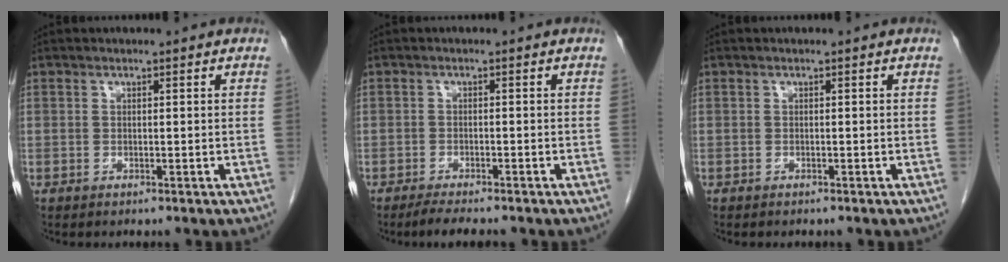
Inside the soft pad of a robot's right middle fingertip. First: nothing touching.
{"total": 3.4, "force": [-2.9, 0.4, 1.8], "torque": [-0.037, -0.011, -0.044]}
{"total": 0.5, "force": [-0.5, 0.2, 0.2], "torque": [-0.009, 0.000, -0.007]}